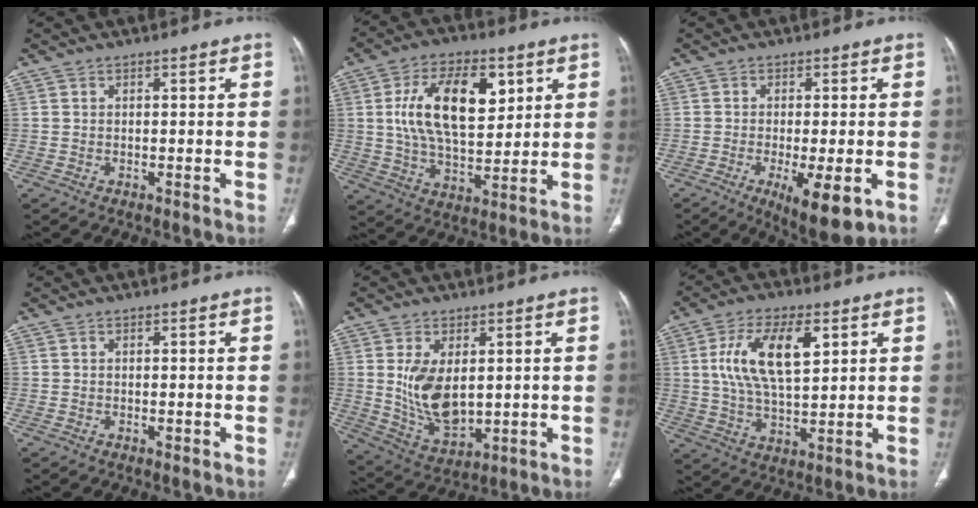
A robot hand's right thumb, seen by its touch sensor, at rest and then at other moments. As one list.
[{"total": 17.6, "force": [5.0, 9.2, 14.1], "torque": [-0.220, -0.014, 0.094]}, {"total": 9.9, "force": [-3.7, 2.9, 8.7], "torque": [-0.130, -0.017, -0.050]}, {"total": 0.5, "force": [-0.3, 0.3, 0.3], "torque": [-0.005, 0.000, -0.005]}, {"total": 11.3, "force": [1.4, 6.6, 9.1], "torque": [-0.153, -0.018, 0.047]}, {"total": 14.0, "force": [4.2, 6.4, 11.8], "torque": [-0.214, -0.007, 0.080]}]